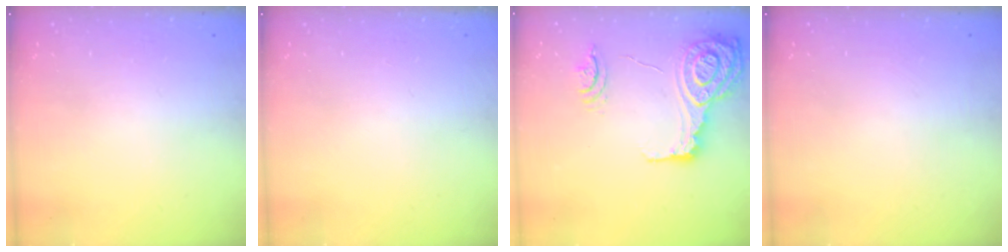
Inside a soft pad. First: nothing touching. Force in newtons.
{"total": 0.0}
{"total": 16.0, "press": 15.9, "slide": 1.2}
{"total": 0.0}